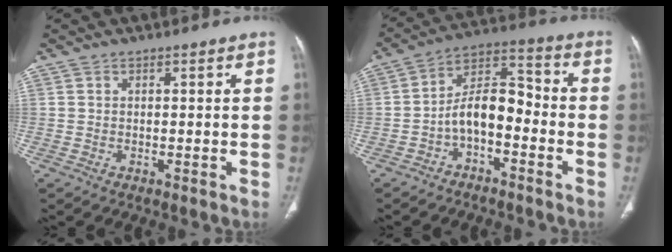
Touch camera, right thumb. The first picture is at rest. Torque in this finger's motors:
{"motor_torque": [1.44, 1.67, 0.99, -0.47, 0.07]}